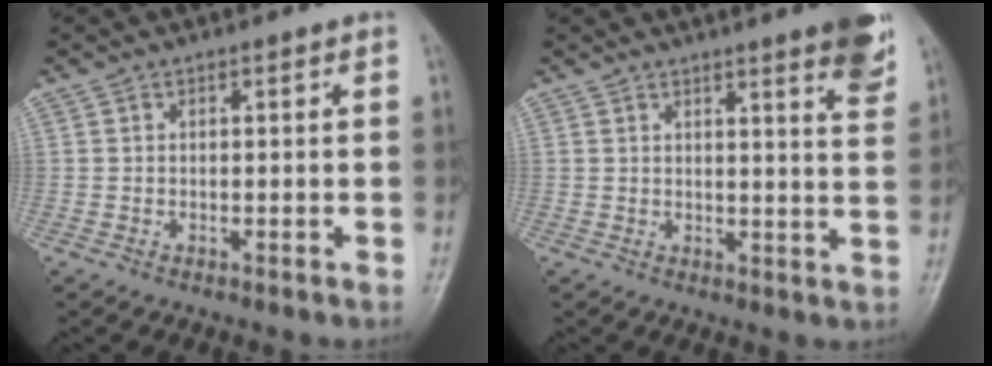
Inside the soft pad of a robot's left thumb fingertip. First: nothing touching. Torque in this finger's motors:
{"motor_torque": [1.44, 0.75, 0.80, -0.57, 0.17]}